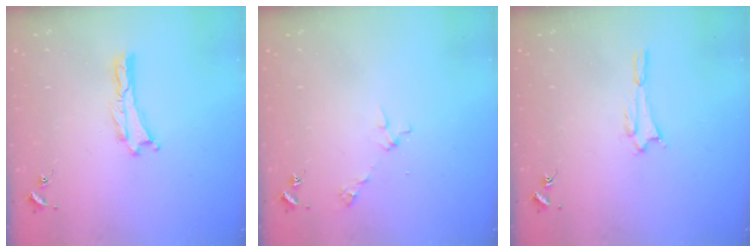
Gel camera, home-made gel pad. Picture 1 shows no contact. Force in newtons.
{"total": 2.9, "press": 2.9, "slide": 0.2}
{"total": 1.6, "press": 1.6, "slide": 0.1}